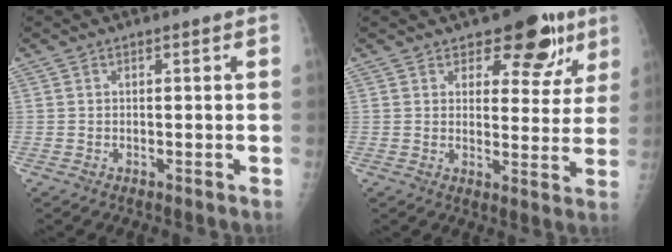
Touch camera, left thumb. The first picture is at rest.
{"total": 10.1, "force": [6.4, 5.4, 5.6], "torque": [-0.024, -0.031, 0.083]}